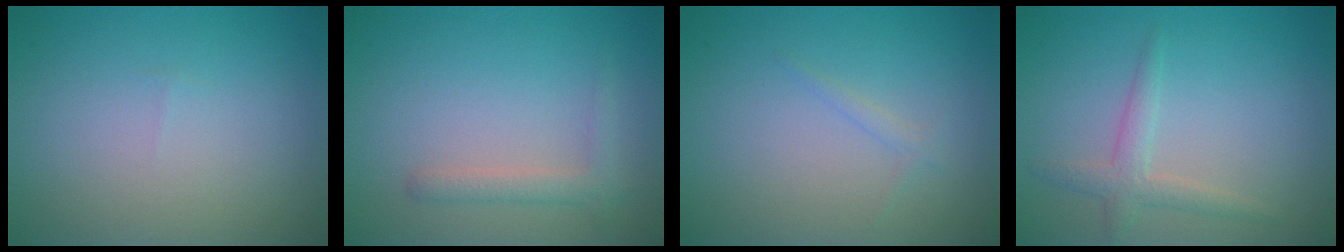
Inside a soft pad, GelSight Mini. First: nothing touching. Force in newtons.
{"total": 1.8, "press": 1.8, "slide": 0.1}
{"total": 0.8, "press": 0.8, "slide": 0.1}
{"total": 2.1, "press": 2.0, "slide": 0.1}